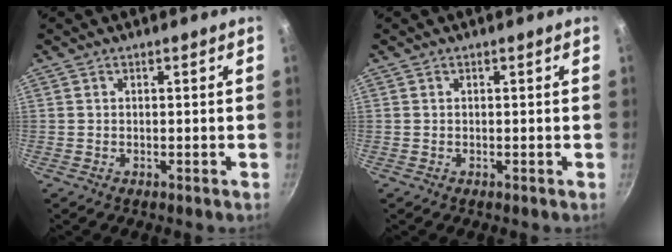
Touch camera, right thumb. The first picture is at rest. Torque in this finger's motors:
{"motor_torque": [0.00, 0.00, 0.00, 0.00, 0.01]}